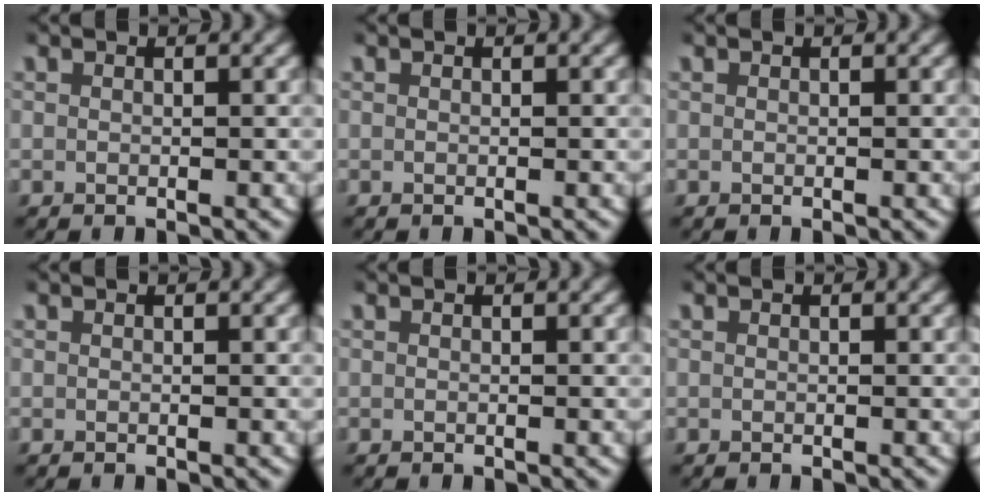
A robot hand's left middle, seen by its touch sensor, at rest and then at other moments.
{"total": 0.0}
{"total": 0.0}
{"total": 0.0}
{"total": 0.0}
{"total": 0.0}